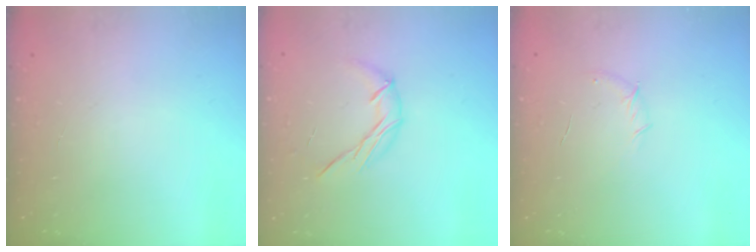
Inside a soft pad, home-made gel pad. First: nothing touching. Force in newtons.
{"total": 7.4, "press": 7.3, "slide": 0.5}
{"total": 6.1, "press": 5.8, "slide": 1.7}